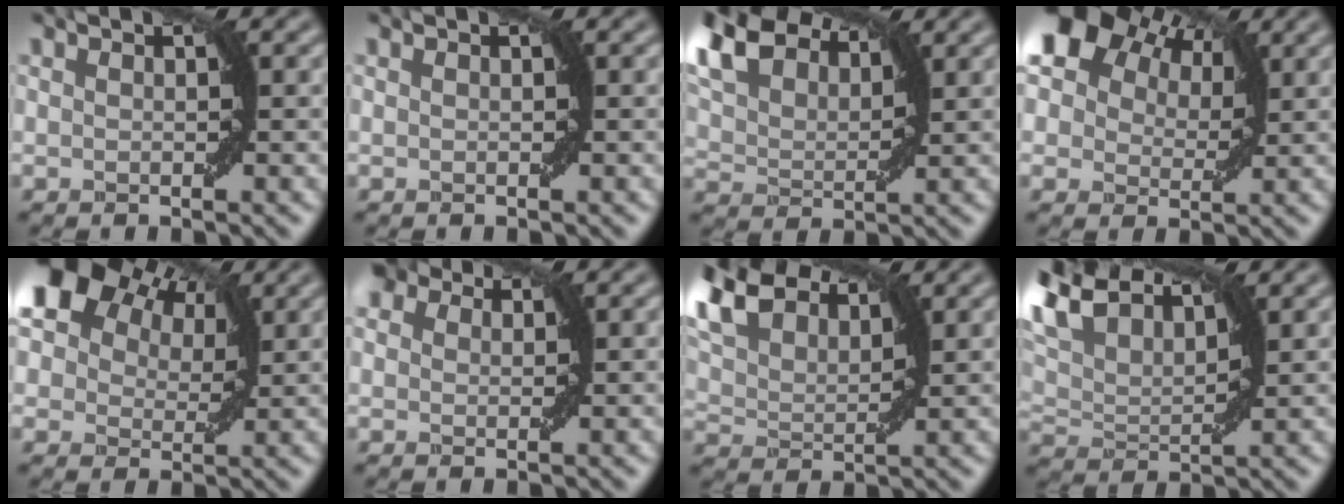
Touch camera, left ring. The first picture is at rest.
{"total": 0.0}
{"total": 10.2, "force": [5.1, 6.5, 5.9], "torque": [-0.137, 0.052, 0.079]}
{"total": 3.9, "force": [2.9, 2.6, 0.8], "torque": [-0.031, 0.005, 0.061]}
{"total": 4.7, "force": [3.2, 3.0, 1.6], "torque": [-0.047, 0.005, 0.066]}
{"total": 1.4, "force": [0.9, 0.5, -0.9], "torque": [0.008, 0.001, 0.015]}
{"total": 8.5, "force": [4.3, 5.5, 4.9], "torque": [-0.114, 0.043, 0.076]}
{"total": 5.5, "force": [2.3, 3.5, 3.5], "torque": [-0.082, 0.013, 0.052]}